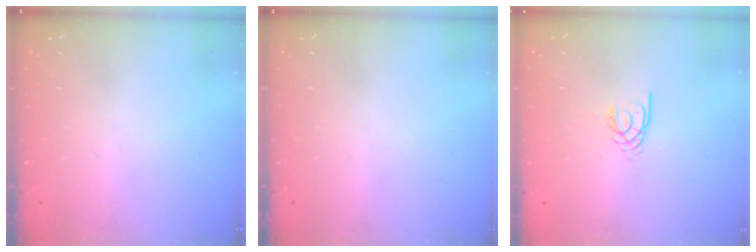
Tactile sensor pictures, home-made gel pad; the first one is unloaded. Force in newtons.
{"total": 0.0}
{"total": 2.1, "press": 2.1, "slide": 0.3}